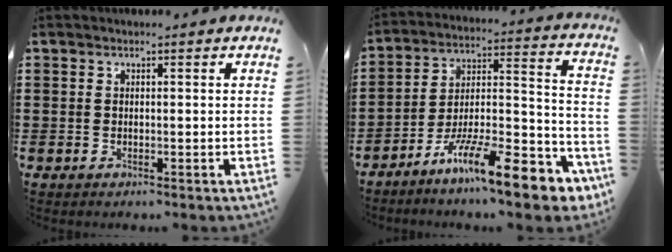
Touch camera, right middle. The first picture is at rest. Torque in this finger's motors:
{"motor_torque": [2.14, 0.00, 1.05, 0.21]}